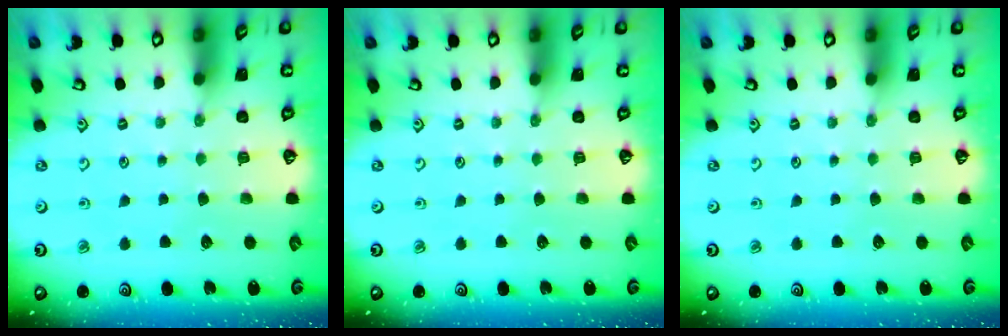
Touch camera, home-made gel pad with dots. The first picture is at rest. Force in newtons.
{"total": 0.0}
{"total": 0.0}